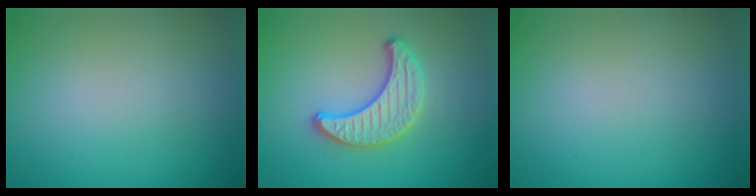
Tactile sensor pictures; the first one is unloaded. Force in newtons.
{"total": 3.2, "press": 3.1, "slide": 0.8}
{"total": 0.0}